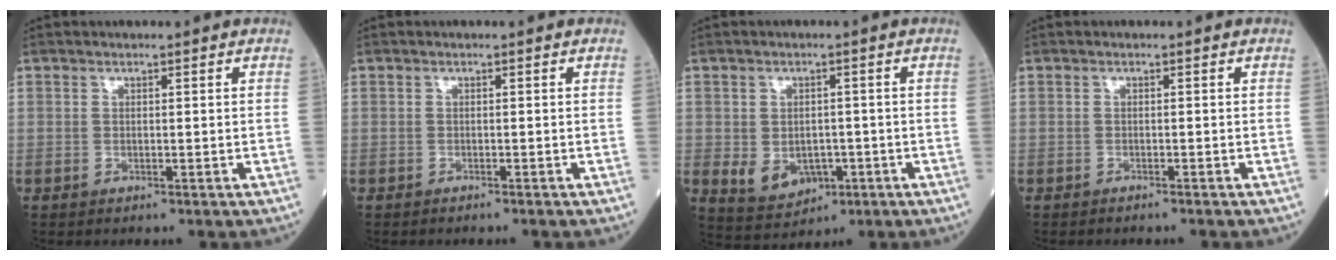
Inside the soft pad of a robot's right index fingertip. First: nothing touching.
{"total": 1.2, "force": [-1.1, -0.2, 0.5], "torque": [-0.006, 0.002, -0.014]}
{"total": 6.2, "force": [-1.6, 4.6, 3.9], "torque": [-0.062, 0.005, -0.008]}
{"total": 1.6, "force": [-1.4, -0.2, 0.6], "torque": [-0.009, 0.002, -0.017]}